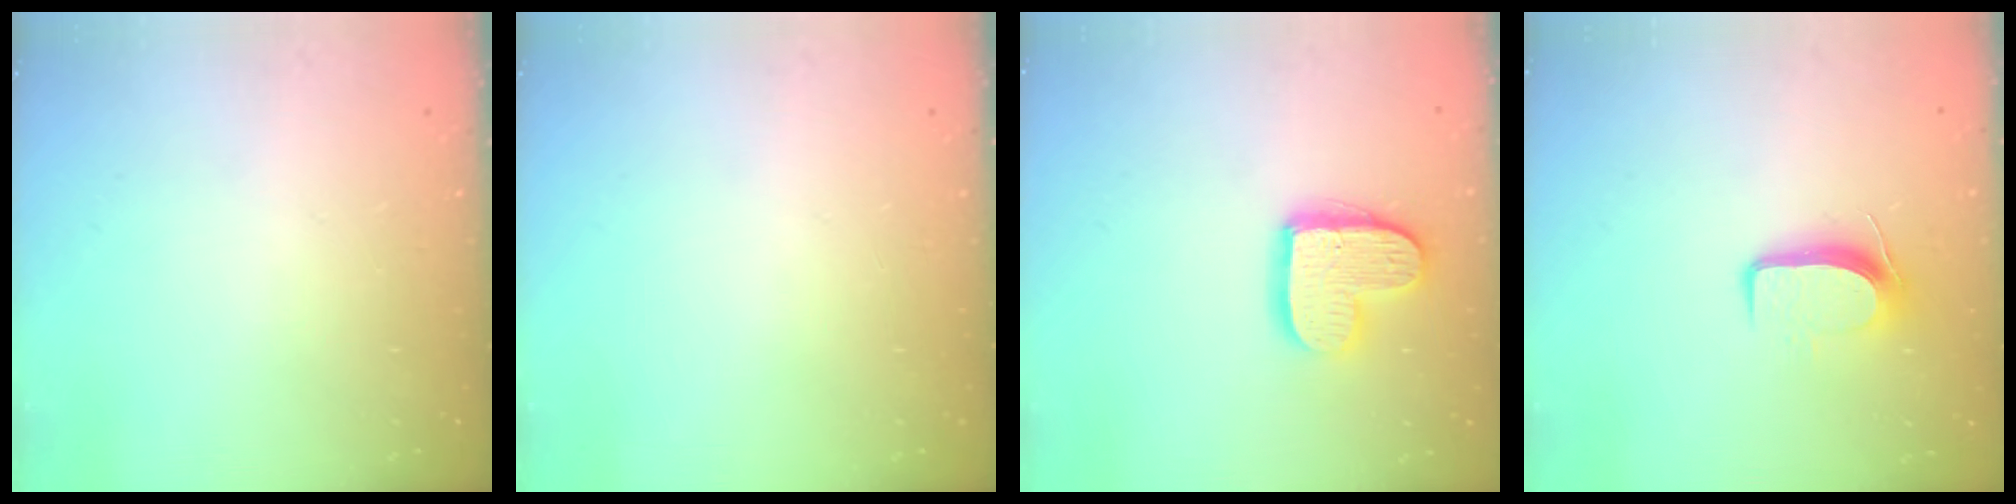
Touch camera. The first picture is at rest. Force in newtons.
{"total": 0.0}
{"total": 13.0, "press": 13.0, "slide": 0.8}
{"total": 8.7, "press": 8.6, "slide": 1.2}